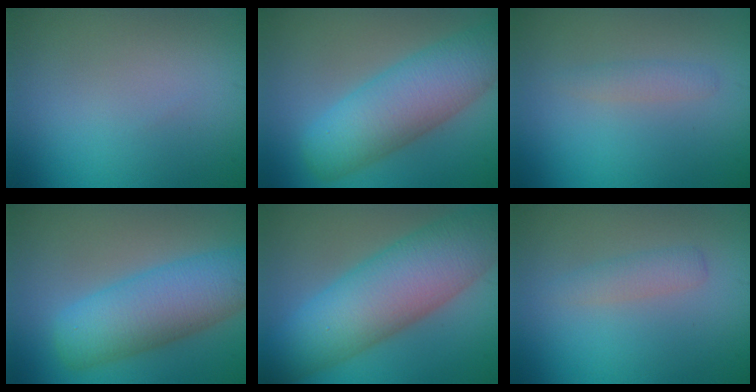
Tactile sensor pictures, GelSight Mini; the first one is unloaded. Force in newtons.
{"total": 7.7, "press": 7.7, "slide": 0.2}
{"total": 1.3, "press": 1.3, "slide": 0.1}
{"total": 7.5, "press": 7.5, "slide": 0.2}
{"total": 10.4, "press": 10.4, "slide": 0.3}
{"total": 1.7, "press": 1.7, "slide": 0.1}